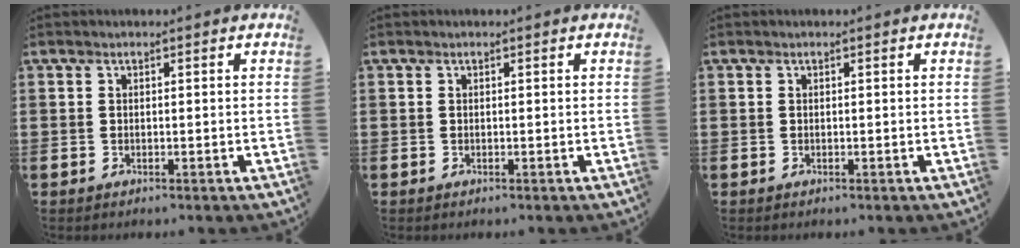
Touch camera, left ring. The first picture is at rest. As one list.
[{"total": 0.0}, {"total": 0.0}]